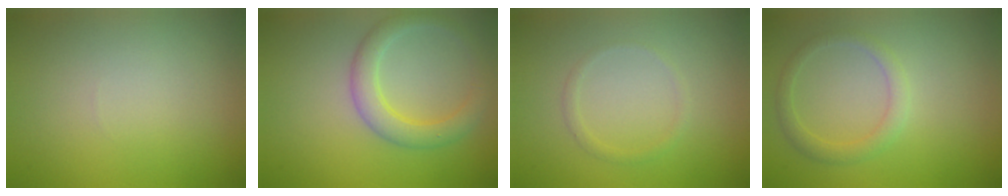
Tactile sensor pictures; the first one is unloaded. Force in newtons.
{"total": 3.4, "press": 3.4, "slide": 0.1}
{"total": 0.9, "press": 0.9, "slide": 0.1}
{"total": 1.9, "press": 1.9, "slide": 0.1}